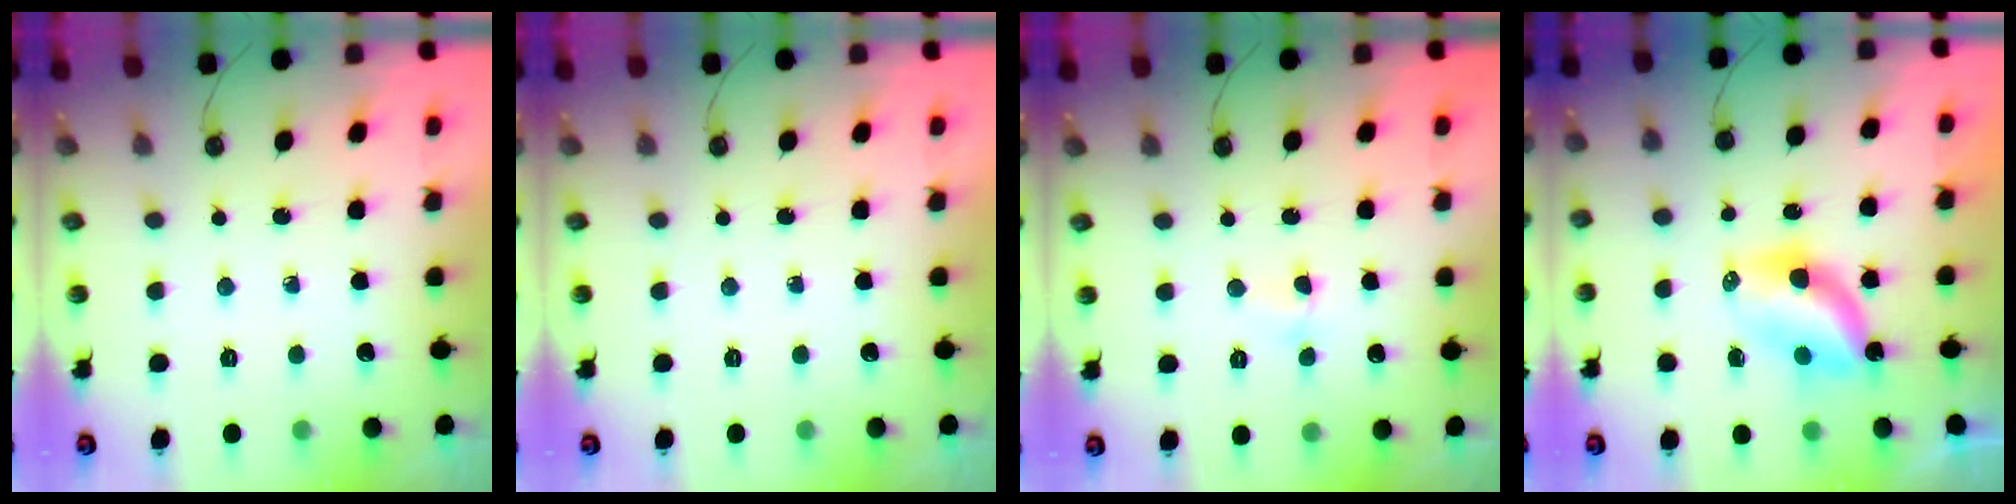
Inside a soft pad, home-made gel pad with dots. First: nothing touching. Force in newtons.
{"total": 0.0}
{"total": 2.1, "press": 2.1, "slide": 0.5}
{"total": 6.4, "press": 6.4, "slide": 0.2}